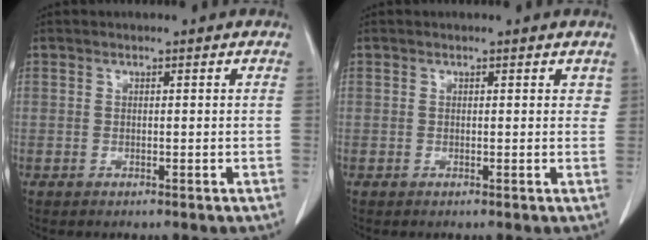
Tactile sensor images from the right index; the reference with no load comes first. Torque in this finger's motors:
{"motor_torque": [-0.03, 0.05, 0.00, -0.01]}